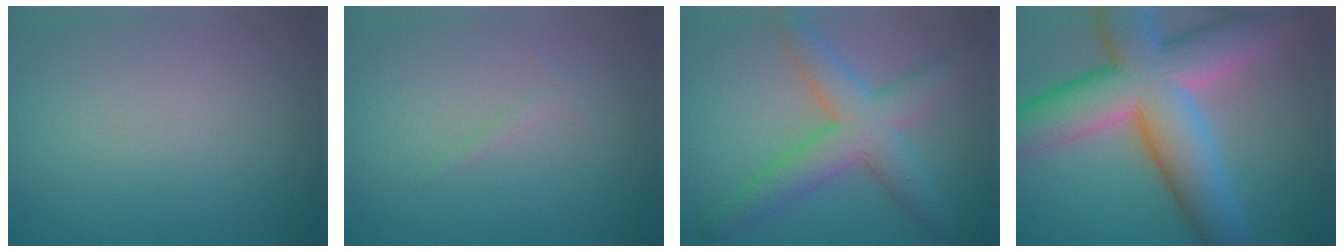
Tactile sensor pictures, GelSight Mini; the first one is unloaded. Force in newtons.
{"total": 0.7, "press": 0.7, "slide": 0.1}
{"total": 6.4, "press": 6.4, "slide": 0.2}
{"total": 13.7, "press": 13.7, "slide": 0.9}